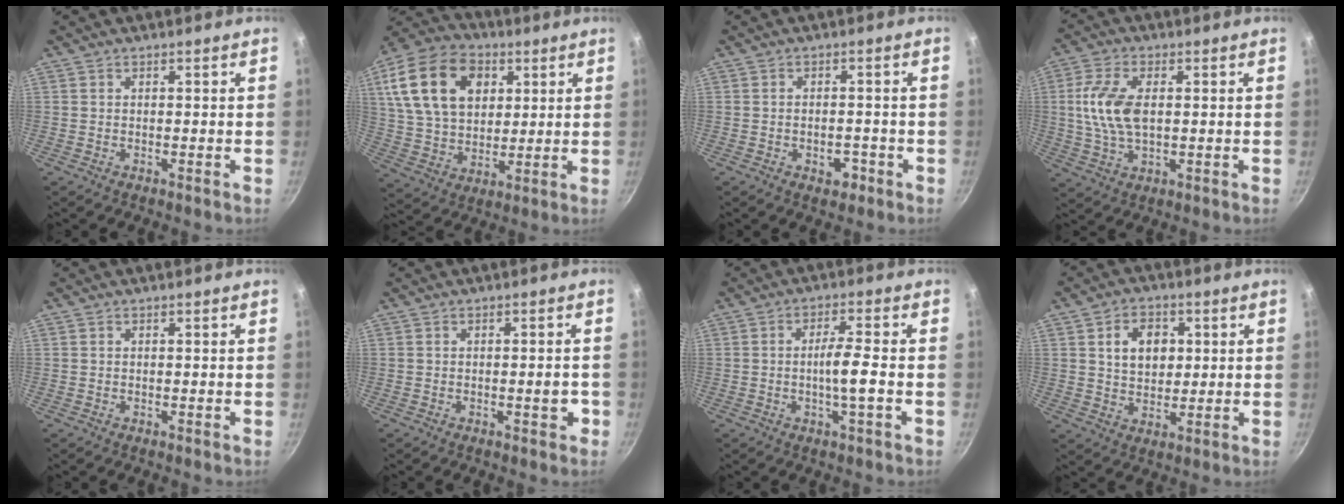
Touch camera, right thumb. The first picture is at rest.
{"total": 20.1, "force": [6.7, 13.9, 12.9], "torque": [-0.214, -0.001, 0.118]}
{"total": 3.3, "force": [-1.6, 2.1, 2.1], "torque": [-0.018, 0.013, -0.019]}
{"total": 10.3, "force": [1.1, 5.7, 8.5], "torque": [-0.170, 0.005, 0.019]}
{"total": 0.0}
{"total": 2.8, "force": [-0.9, 1.0, 2.5], "torque": [-0.025, 0.006, -0.013]}
{"total": 5.8, "force": [-1.2, 0.3, 5.6], "torque": [-0.102, 0.013, -0.022]}
{"total": 8.3, "force": [2.1, 6.1, 5.3], "torque": [-0.061, -0.002, 0.036]}